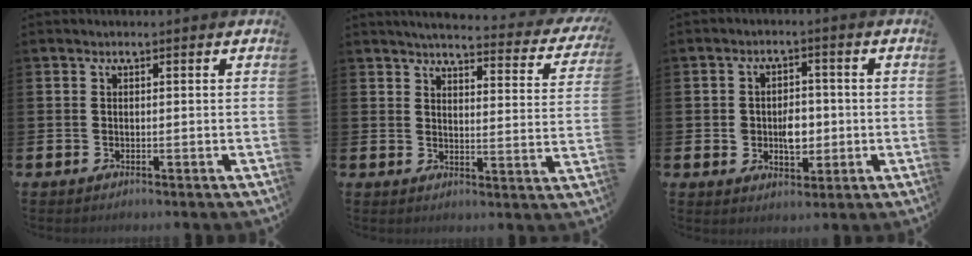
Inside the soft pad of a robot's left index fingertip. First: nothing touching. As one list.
[{"total": 4.0, "force": [3.8, 0.5, 1.3], "torque": [-0.028, -0.035, 0.057]}, {"total": 4.2, "force": [-0.6, 3.2, 2.7], "torque": [-0.039, 0.002, -0.020]}]